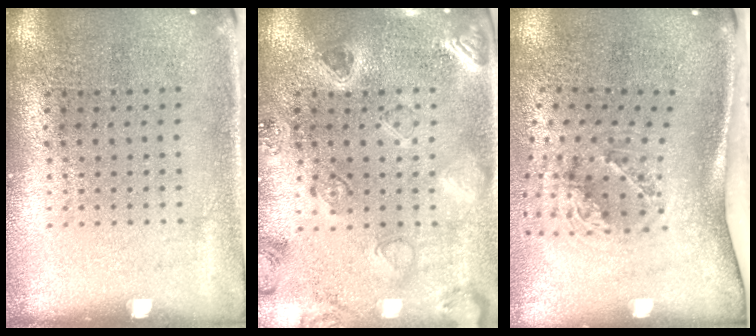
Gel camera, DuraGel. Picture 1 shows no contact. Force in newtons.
{"total": 0.7, "press": 0.7, "slide": 0.3}
{"total": 1.8, "press": 1.2, "slide": 1.3}